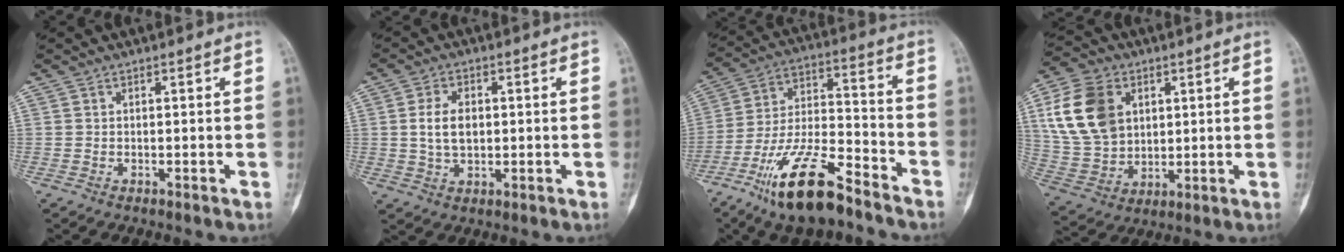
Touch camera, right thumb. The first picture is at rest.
{"total": 6.1, "force": [0.6, 3.9, 4.7], "torque": [-0.080, 0.000, 0.013]}
{"total": 17.9, "force": [-11.8, 5.8, 12.1], "torque": [-0.218, 0.073, -0.213]}
{"total": 15.9, "force": [5.0, 11.7, 9.7], "torque": [-0.167, -0.007, 0.102]}